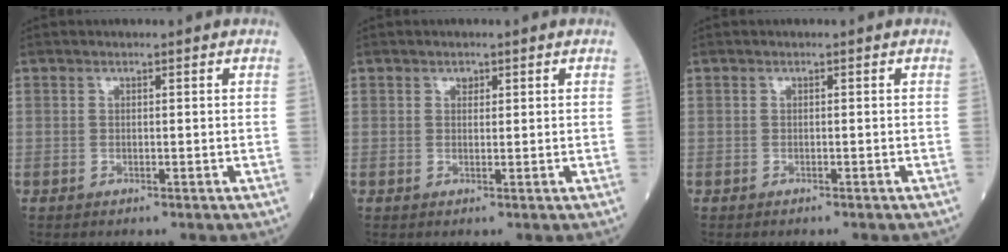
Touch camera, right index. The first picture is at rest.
{"total": 0.9, "force": [0.5, 0.7, 0.4], "torque": [-0.003, -0.003, 0.007]}
{"total": 0.7, "force": [-0.7, 0.1, 0.2], "torque": [-0.005, -0.001, -0.010]}